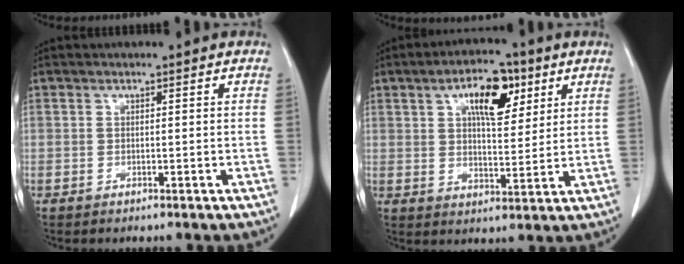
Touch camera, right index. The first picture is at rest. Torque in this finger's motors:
{"motor_torque": [0.23, 0.27, 0.18, 0.10]}